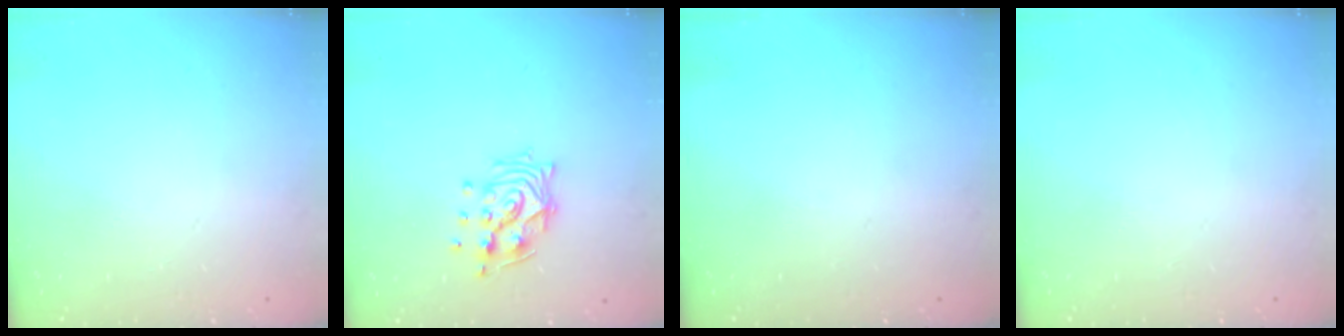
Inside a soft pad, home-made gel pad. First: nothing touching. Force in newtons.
{"total": 11.5, "press": 11.5, "slide": 0.8}
{"total": 0.0}
{"total": 0.0}